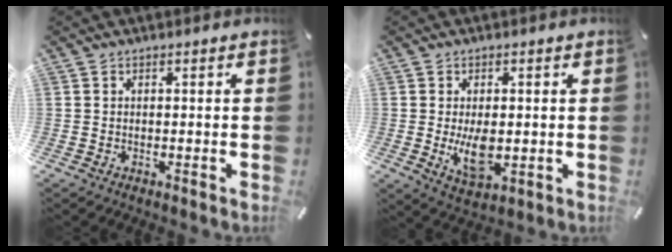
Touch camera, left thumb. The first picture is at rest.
{"total": 7.9, "force": [-0.5, 4.3, 6.6], "torque": [-0.130, -0.011, -0.011]}